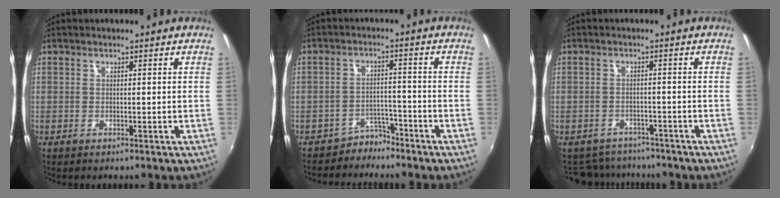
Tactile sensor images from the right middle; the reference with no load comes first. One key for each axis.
{"total": 4.1, "fx": -3.6, "fy": 1.9, "fz": 0.1, "tx": -0.004, "ty": 0.010, "tz": -0.061}
{"total": 7.7, "fx": -6.9, "fy": 3.3, "fz": 1.3, "tx": -0.042, "ty": -0.001, "tz": -0.100}